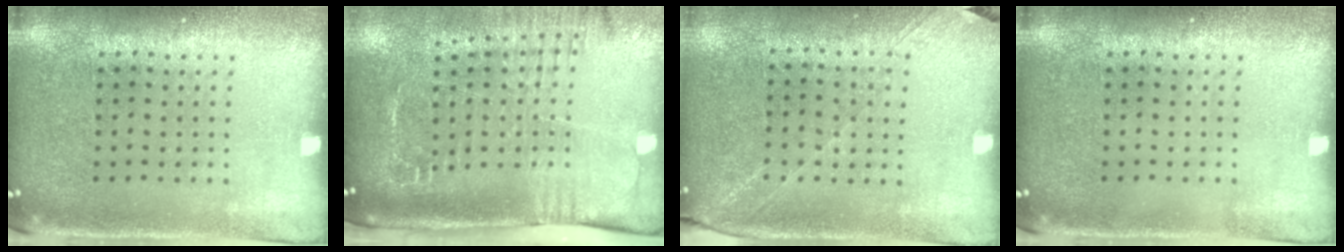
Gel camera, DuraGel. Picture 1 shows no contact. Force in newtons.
{"total": 2.6, "press": 2.0, "slide": 1.7}
{"total": 1.3, "press": 1.2, "slide": 0.5}
{"total": 0.0}